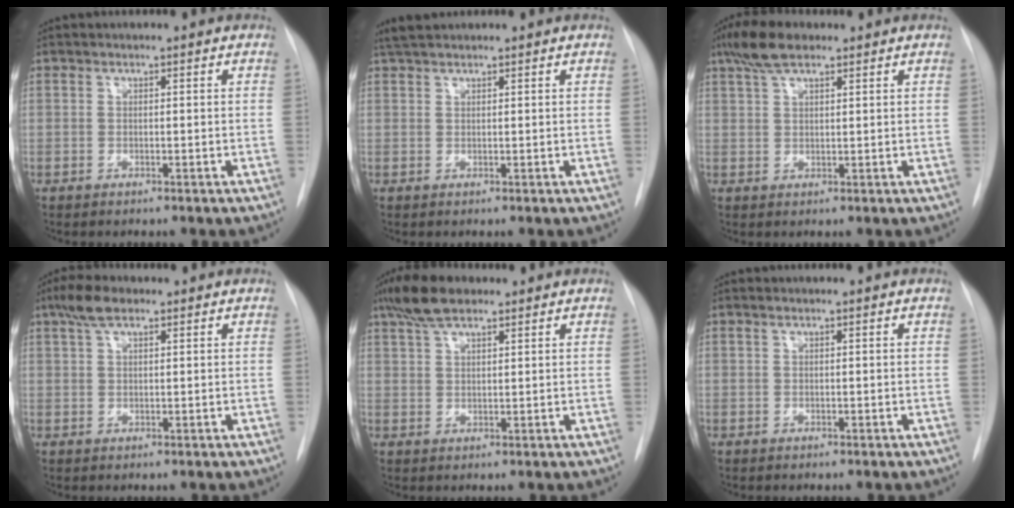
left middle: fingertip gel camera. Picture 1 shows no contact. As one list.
[{"total": 2.9, "force": [2.6, 0.6, 1.2], "torque": [-0.024, 0.019, 0.050]}, {"total": 5.8, "force": [4.1, 1.8, 3.7], "torque": [-0.081, 0.017, 0.077]}, {"total": 4.3, "force": [2.8, 1.5, 2.9], "torque": [-0.065, 0.016, 0.054]}, {"total": 6.4, "force": [4.8, 2.0, 3.9], "torque": [-0.081, 0.018, 0.089]}, {"total": 0.0}]